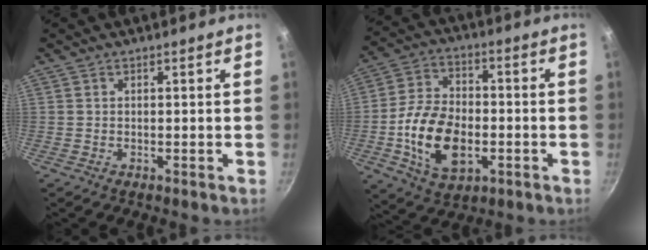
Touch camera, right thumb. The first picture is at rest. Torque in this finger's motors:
{"motor_torque": [0.02, 0.93, 0.25, 0.02, 0.38]}